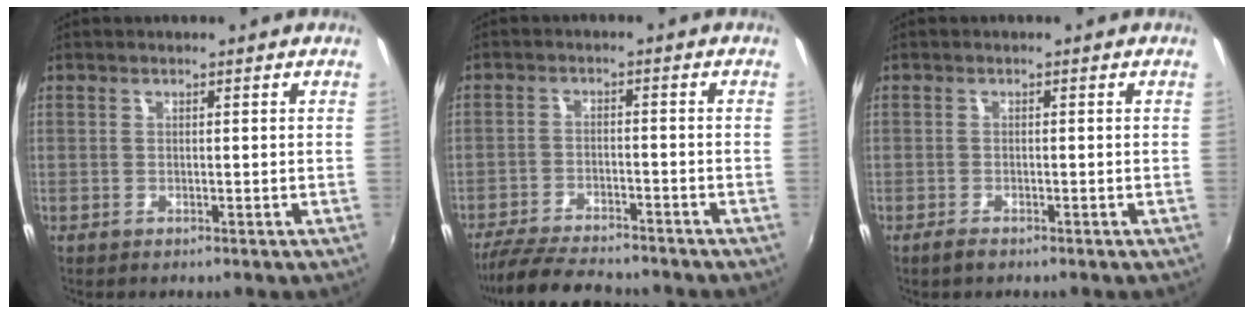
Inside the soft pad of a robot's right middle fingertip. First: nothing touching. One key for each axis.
{"total": 12.4, "fx": -11.0, "fy": 2.5, "fz": 5.2, "tx": -0.126, "ty": -0.020, "tz": -0.181}
{"total": 1.6, "fx": -1.3, "fy": 0.5, "fz": 0.8, "tx": -0.019, "ty": -0.003, "tz": -0.025}